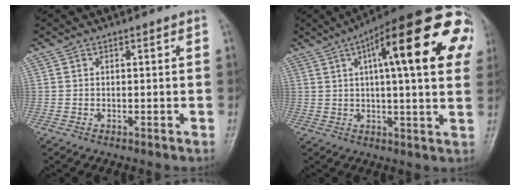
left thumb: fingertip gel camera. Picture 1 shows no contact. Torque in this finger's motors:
{"motor_torque": [0.72, 1.13, 2.13, -0.64, 0.30]}